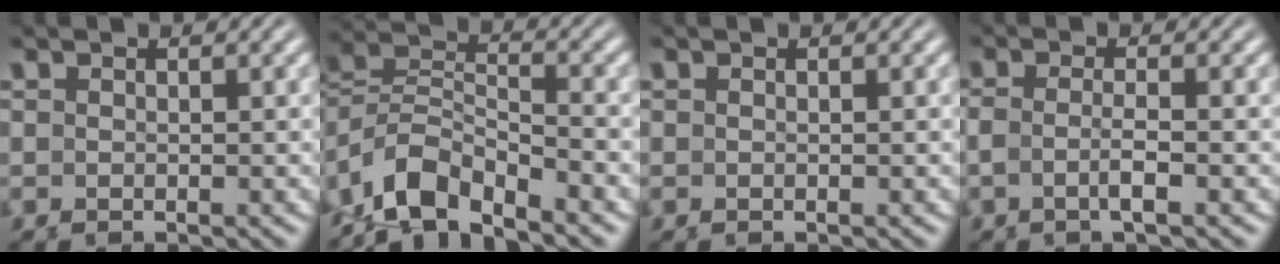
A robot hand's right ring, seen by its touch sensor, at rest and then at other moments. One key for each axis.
{"total": 5.7, "fx": -2.2, "fy": 4.3, "fz": 3.1, "tx": -0.074, "ty": -0.018, "tz": -0.033}
{"total": 0.0}
{"total": 2.0, "fx": -0.4, "fy": 0.7, "fz": 1.8, "tx": -0.041, "ty": -0.003, "tz": -0.005}